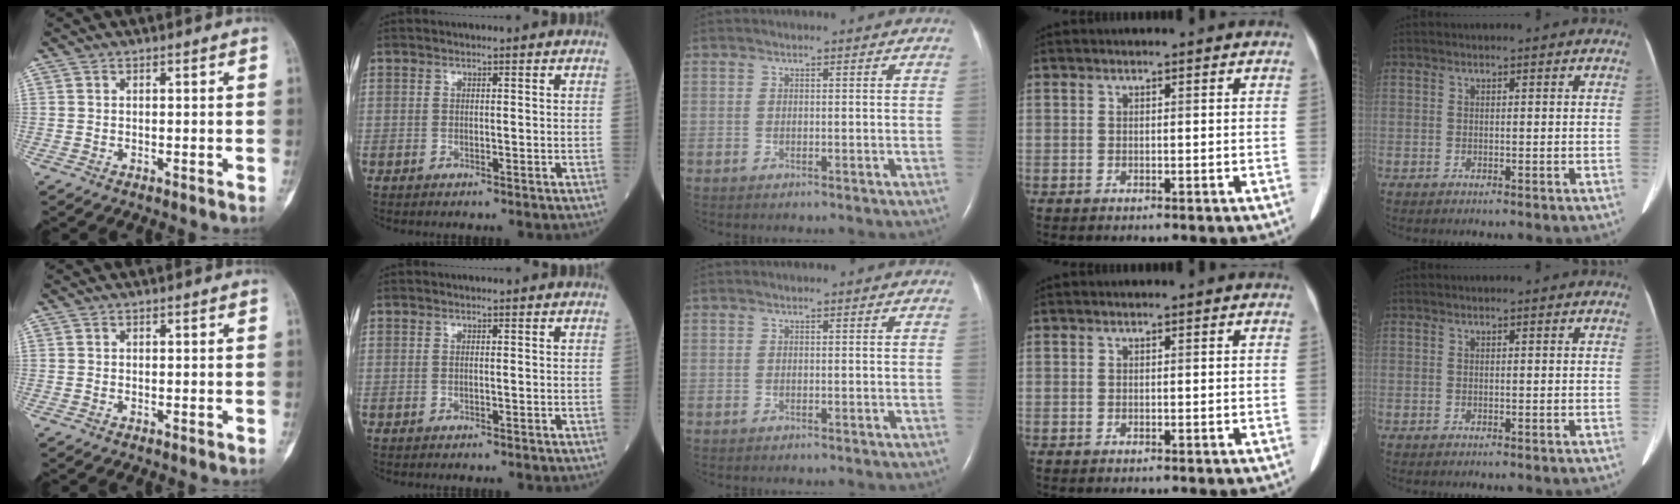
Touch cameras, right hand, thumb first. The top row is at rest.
{}